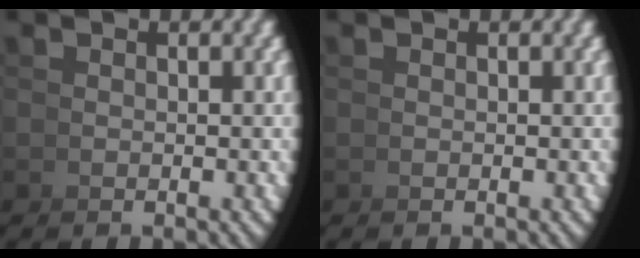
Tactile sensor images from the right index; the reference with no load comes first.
{"total": 0.0}